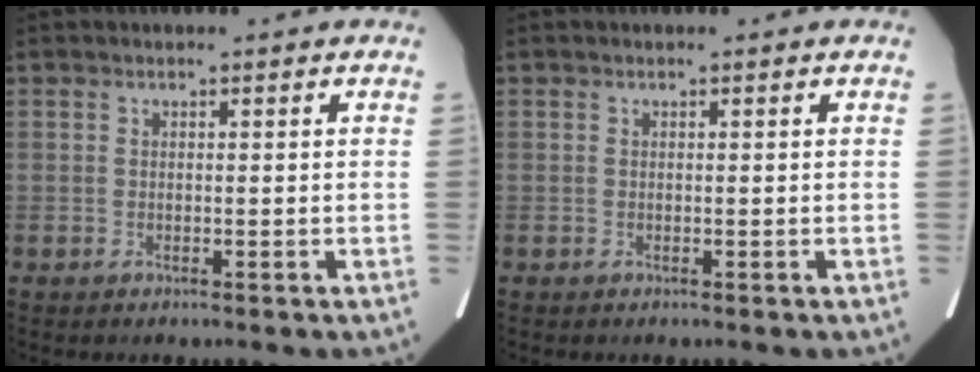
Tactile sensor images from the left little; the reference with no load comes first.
{"total": 0.0}